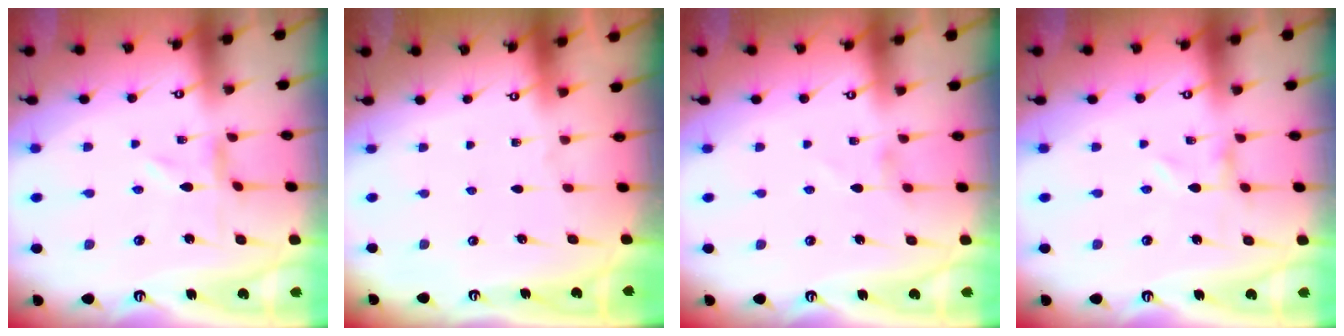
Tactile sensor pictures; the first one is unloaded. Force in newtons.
{"total": 0.0}
{"total": 1.5, "press": 1.5, "slide": 0.4}
{"total": 0.0}